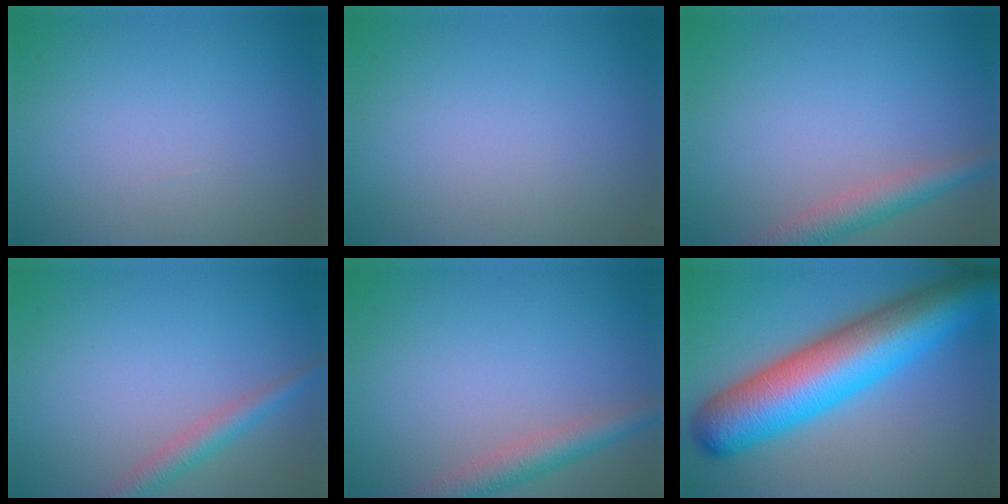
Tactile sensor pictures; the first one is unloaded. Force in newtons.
{"total": 0.0}
{"total": 3.5, "press": 3.5, "slide": 0.1}
{"total": 2.5, "press": 2.5, "slide": 0.0}
{"total": 3.5, "press": 3.5, "slide": 0.1}
{"total": 12.3, "press": 12.3, "slide": 0.3}